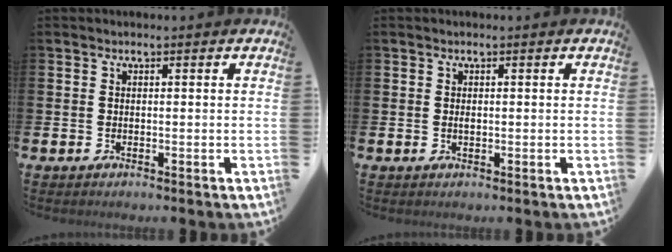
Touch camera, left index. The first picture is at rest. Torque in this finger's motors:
{"motor_torque": [0.27, -0.06, 0.04, 0.00]}